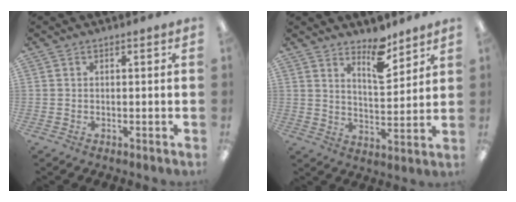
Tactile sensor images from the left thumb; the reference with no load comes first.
{"total": 9.1, "force": [7.1, 3.2, 4.7], "torque": [-0.055, -0.051, 0.118]}